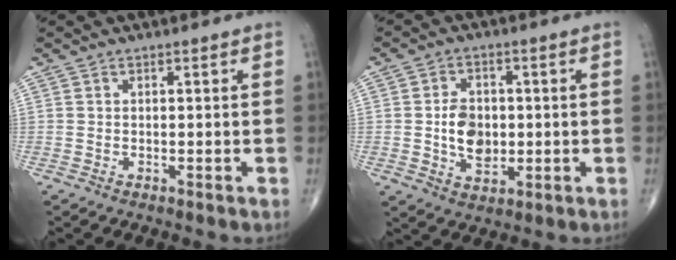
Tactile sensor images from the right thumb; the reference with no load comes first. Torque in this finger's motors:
{"motor_torque": [1.56, 1.08, 1.02, -0.05, 0.10]}